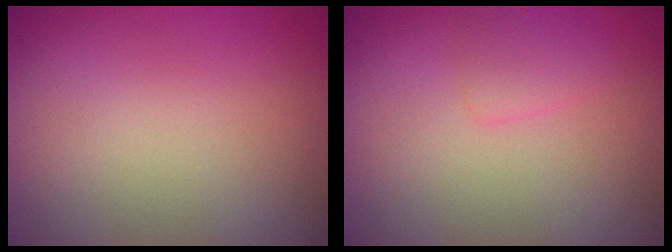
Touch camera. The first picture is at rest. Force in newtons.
{"total": 1.3, "press": 1.3, "slide": 0.0}